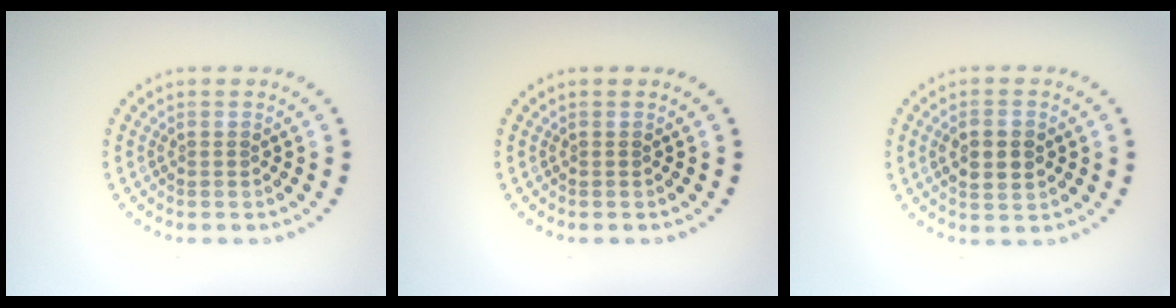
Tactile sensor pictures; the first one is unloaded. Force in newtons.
{"total": 0.0}
{"total": 2.9, "press": 2.9, "slide": 0.2}